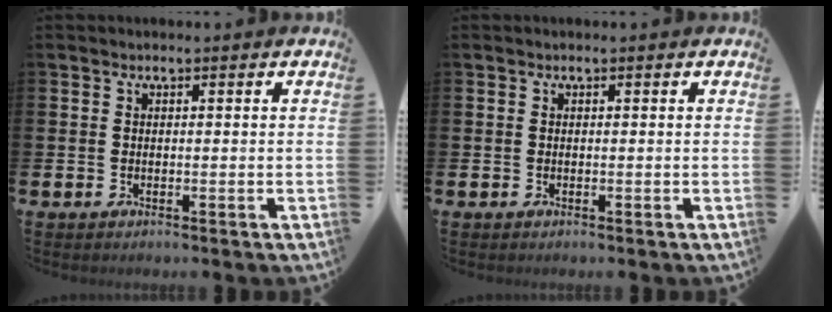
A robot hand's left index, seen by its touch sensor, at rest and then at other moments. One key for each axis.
{"total": 0.0}